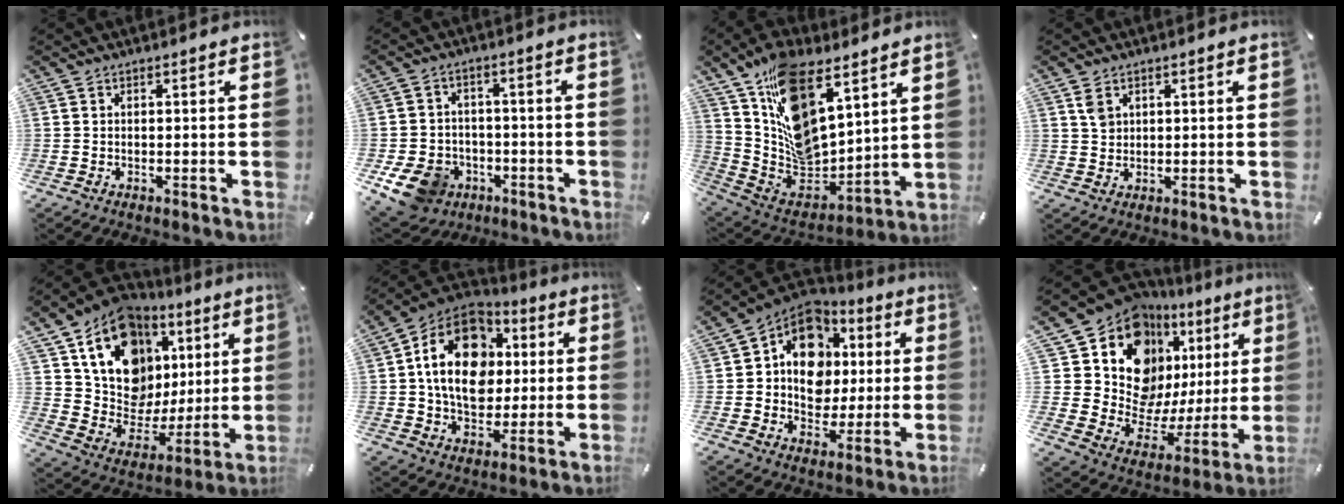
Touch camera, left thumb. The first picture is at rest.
{"total": 10.3, "force": [-4.8, 8.1, 4.2], "torque": [-0.093, 0.033, -0.082]}
{"total": 16.5, "force": [9.7, 9.2, 9.7], "torque": [-0.192, -0.070, 0.181]}
{"total": 3.2, "force": [1.6, 2.5, 1.3], "torque": [-0.013, -0.004, 0.027]}
{"total": 17.5, "force": [7.6, 13.6, 8.0], "torque": [-0.120, -0.054, 0.144]}
{"total": 19.0, "force": [2.8, 14.7, 11.7], "torque": [-0.207, 0.003, 0.051]}
{"total": 12.6, "force": [2.3, 10.9, 5.9], "torque": [-0.098, -0.023, 0.048]}
{"total": 17.0, "force": [10.1, 11.8, 7.1], "torque": [-0.105, -0.106, 0.188]}